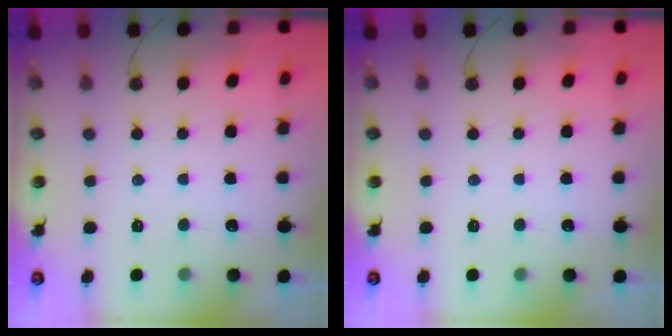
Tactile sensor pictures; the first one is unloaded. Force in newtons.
{"total": 0.0}